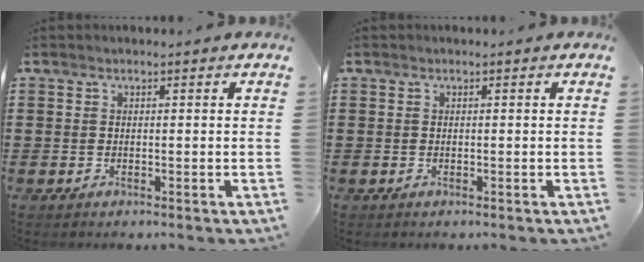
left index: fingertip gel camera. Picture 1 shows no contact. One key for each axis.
{"total": 0.0}